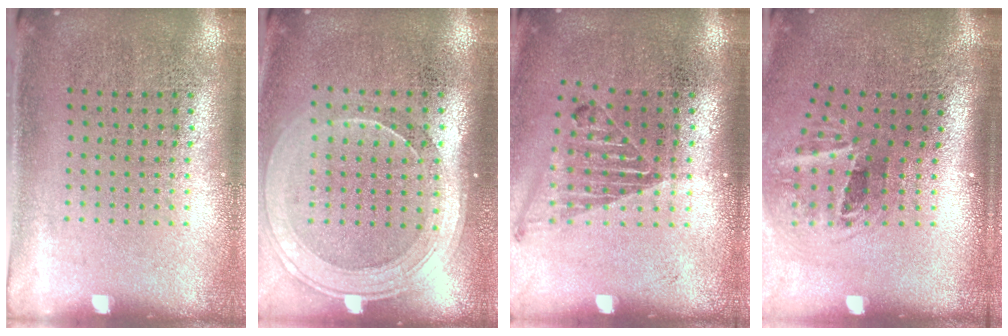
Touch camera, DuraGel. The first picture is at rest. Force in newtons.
{"total": 1.8, "press": 1.6, "slide": 0.8}
{"total": 1.2, "press": 1.1, "slide": 0.3}
{"total": 2.0, "press": 1.2, "slide": 1.6}